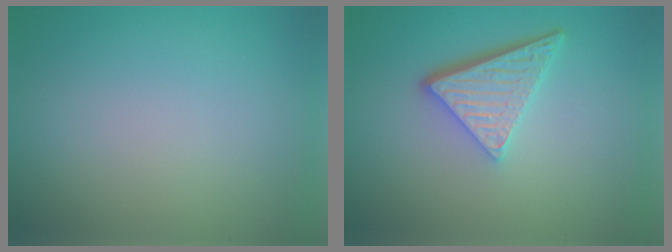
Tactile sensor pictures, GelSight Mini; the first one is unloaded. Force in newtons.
{"total": 4.7, "press": 3.5, "slide": 3.2}